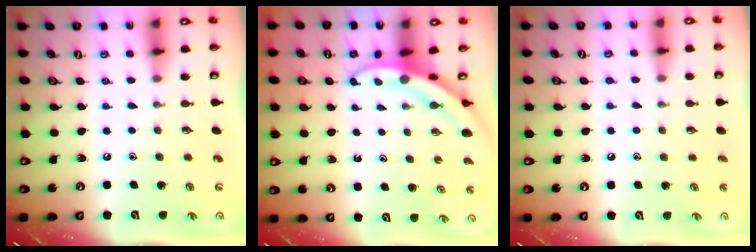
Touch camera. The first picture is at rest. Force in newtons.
{"total": 3.3, "press": 3.3, "slide": 0.2}
{"total": 5.0, "press": 5.0, "slide": 0.6}